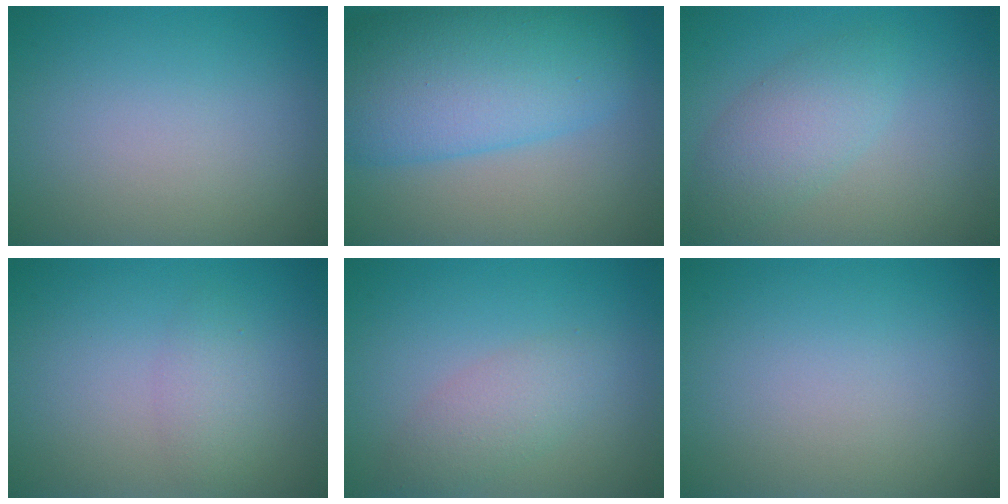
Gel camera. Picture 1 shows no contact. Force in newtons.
{"total": 10.8, "press": 10.7, "slide": 0.5}
{"total": 3.5, "press": 3.5, "slide": 0.1}
{"total": 1.8, "press": 1.8, "slide": 0.0}
{"total": 2.6, "press": 2.6, "slide": 0.1}
{"total": 0.0}